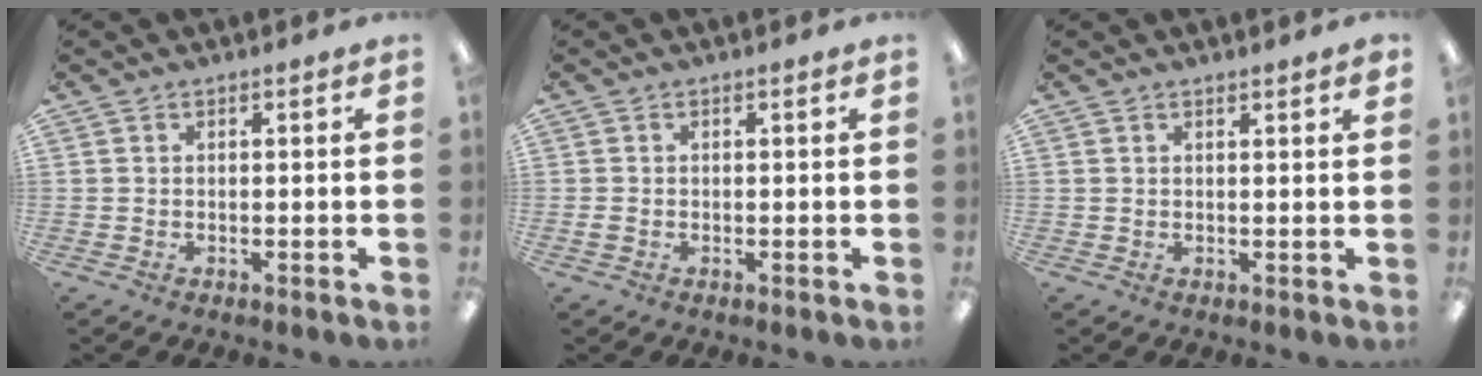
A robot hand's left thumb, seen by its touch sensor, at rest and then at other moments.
{"total": 1.0, "force": [-0.2, 0.8, 0.6], "torque": [-0.011, 0.002, -0.004]}
{"total": 1.3, "force": [1.2, 0.0, 0.5], "torque": [-0.003, -0.004, 0.021]}